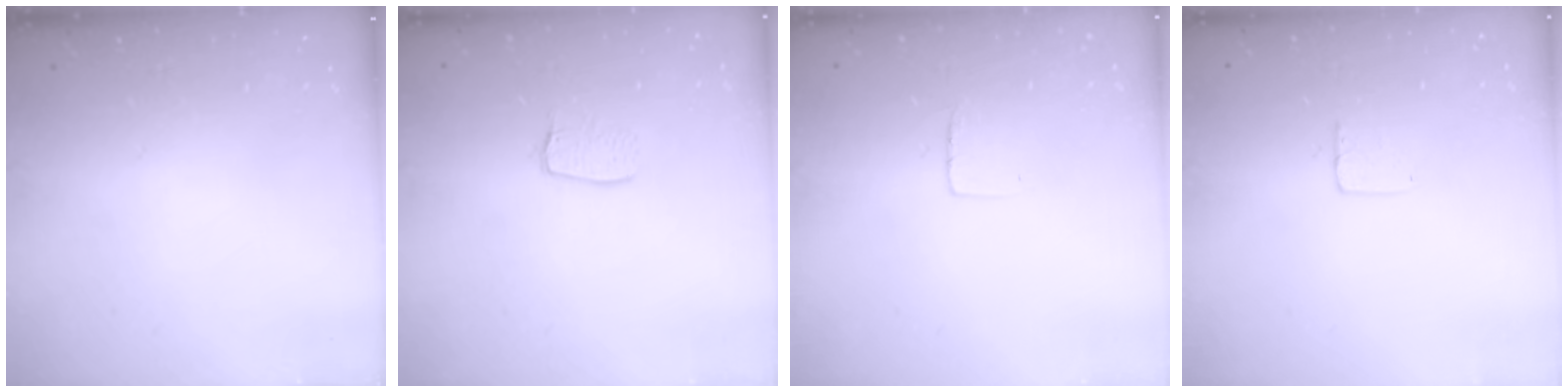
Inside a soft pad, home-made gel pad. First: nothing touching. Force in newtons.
{"total": 6.4, "press": 6.4, "slide": 0.1}
{"total": 4.5, "press": 4.5, "slide": 0.4}
{"total": 3.6, "press": 3.6, "slide": 0.2}